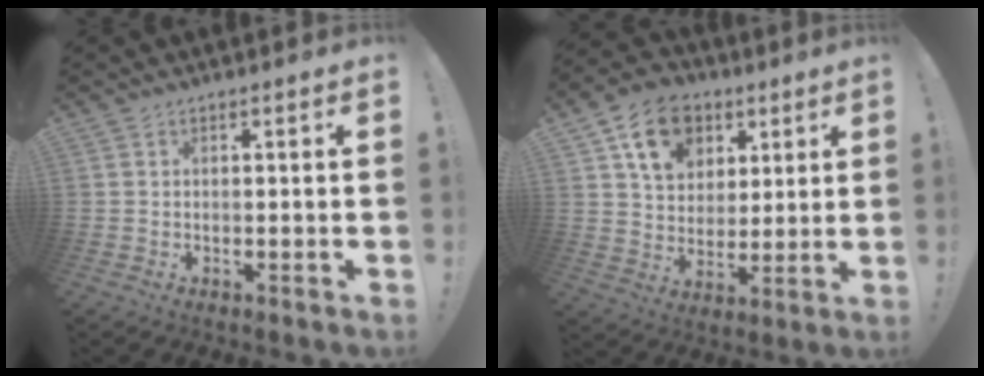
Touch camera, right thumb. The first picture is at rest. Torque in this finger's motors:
{"motor_torque": [-0.16, 0.96, 0.08, 0.08, 0.03]}